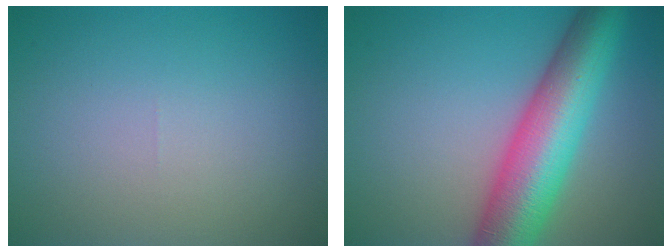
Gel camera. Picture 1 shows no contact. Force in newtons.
{"total": 10.3, "press": 10.3, "slide": 0.3}